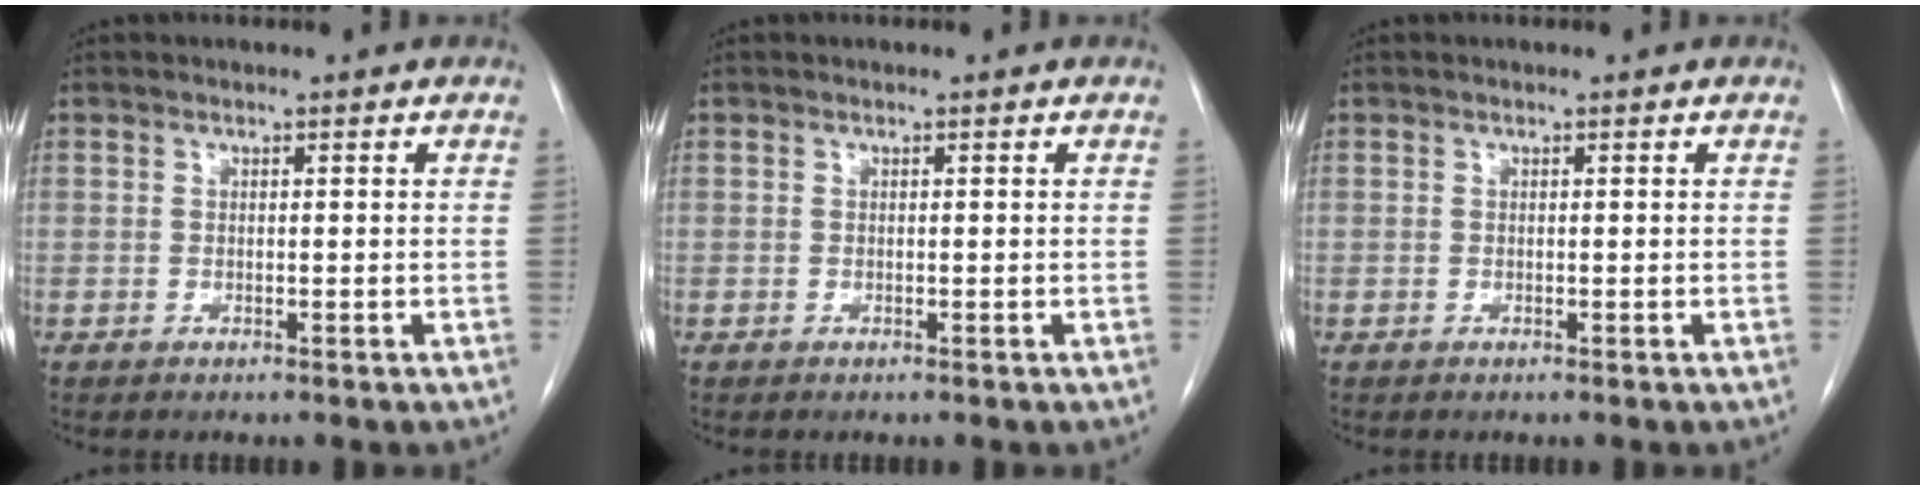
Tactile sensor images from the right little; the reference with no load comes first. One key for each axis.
{"total": 0.0}
{"total": 0.0}